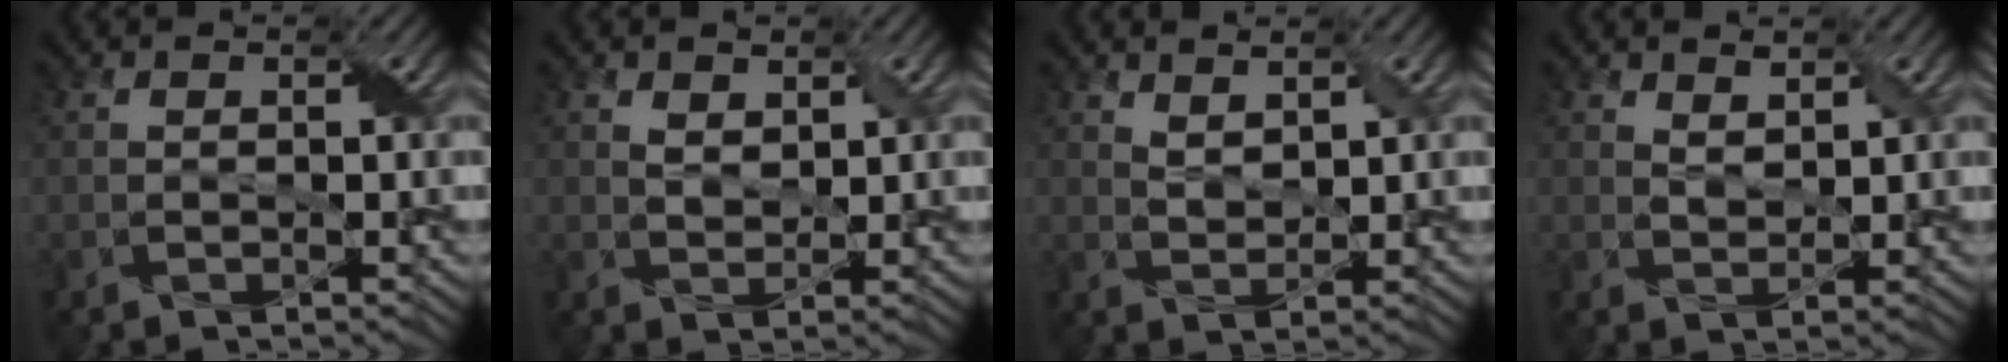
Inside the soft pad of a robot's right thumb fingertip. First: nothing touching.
{"total": 2.1, "force": [1.2, 1.3, 1.1], "torque": [-0.028, -0.002, 0.026]}
{"total": 2.0, "force": [1.5, 0.8, 1.1], "torque": [-0.029, -0.003, 0.033]}
{"total": 1.7, "force": [1.4, 0.7, 0.8], "torque": [-0.023, -0.002, 0.030]}